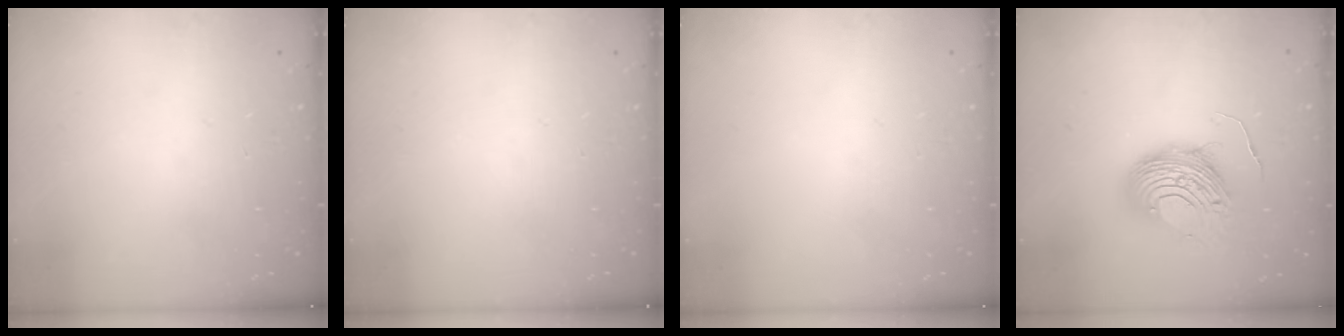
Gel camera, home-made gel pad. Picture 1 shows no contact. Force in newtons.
{"total": 0.0}
{"total": 0.0}
{"total": 12.1, "press": 12.1, "slide": 1.2}